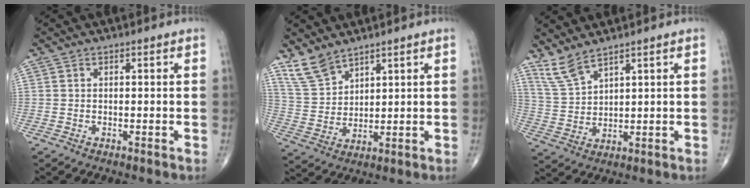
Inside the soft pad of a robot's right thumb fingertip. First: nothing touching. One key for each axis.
{"total": 6.8, "fx": 5.6, "fy": 2.9, "fz": 2.5, "tx": -0.045, "ty": -0.025, "tz": 0.126}
{"total": 5.6, "fx": 4.7, "fy": 1.1, "fz": 2.7, "tx": -0.063, "ty": -0.026, "tz": 0.110}